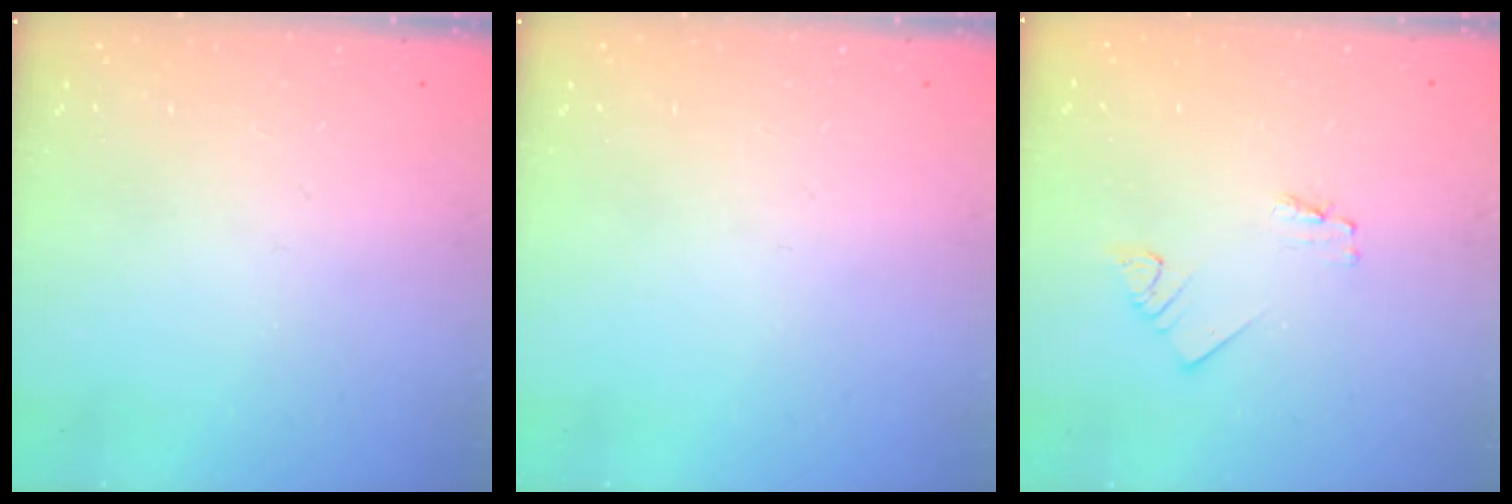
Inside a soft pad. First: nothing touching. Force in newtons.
{"total": 0.0}
{"total": 1.6, "press": 1.6, "slide": 0.1}